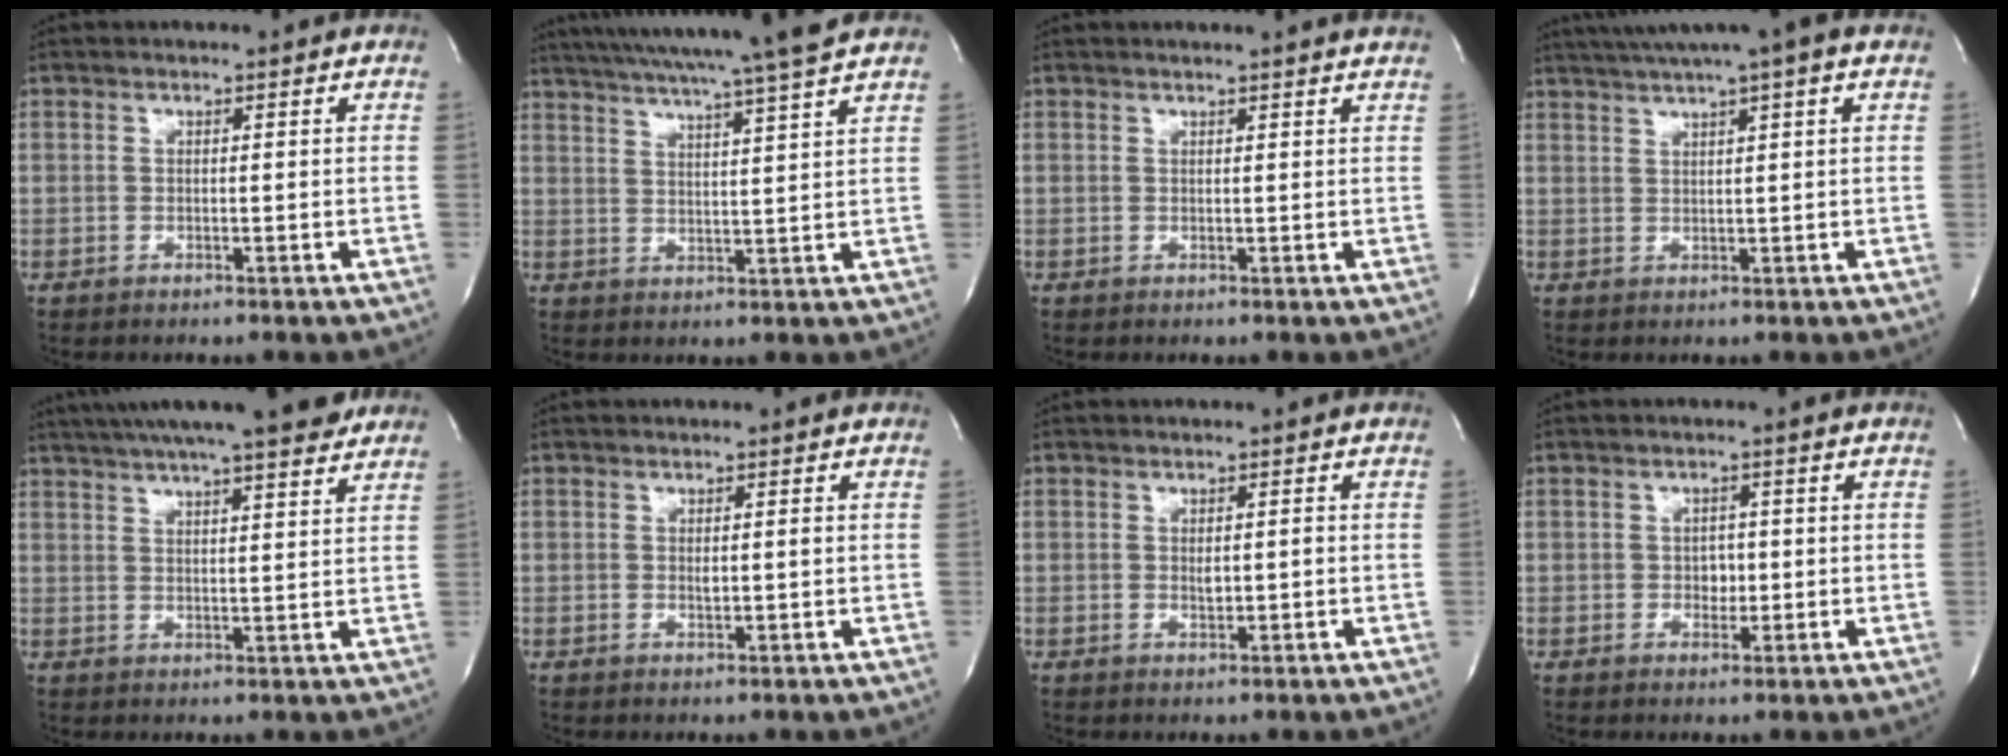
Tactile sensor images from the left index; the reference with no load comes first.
{"total": 17.7, "force": [15.4, -1.6, 8.6], "torque": [-0.153, -0.014, 0.212]}
{"total": 4.3, "force": [4.0, -0.5, 1.6], "torque": [-0.021, 0.003, 0.030]}
{"total": 8.7, "force": [6.2, -0.6, 6.1], "torque": [-0.104, 0.029, 0.082]}
{"total": 17.9, "force": [15.0, 1.7, 9.6], "torque": [-0.160, 0.023, 0.205]}
{"total": 1.3, "force": [-0.2, 0.3, 1.2], "torque": [-0.022, -0.005, -0.002]}
{"total": 1.1, "force": [-0.2, 0.4, 1.0], "torque": [-0.020, -0.006, -0.001]}
{"total": 2.0, "force": [-0.5, 1.5, 1.2], "torque": [-0.014, 0.000, -0.008]}